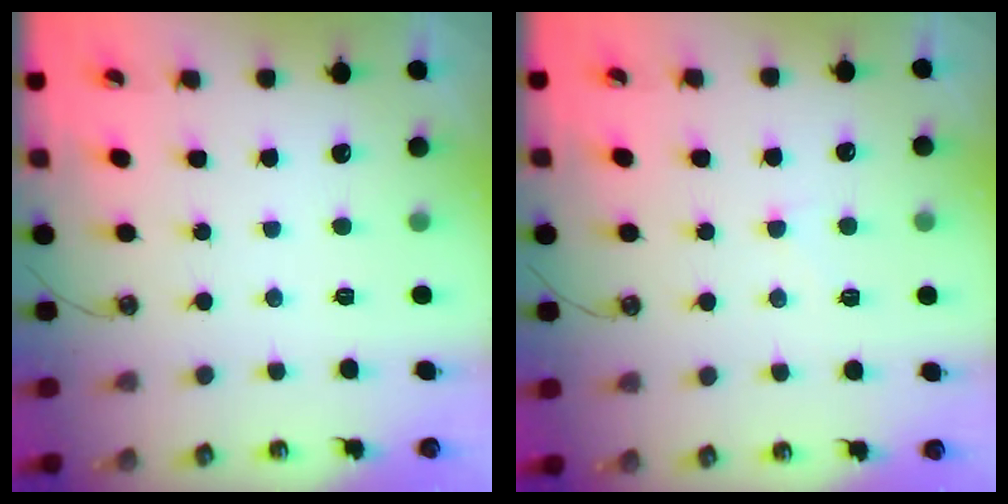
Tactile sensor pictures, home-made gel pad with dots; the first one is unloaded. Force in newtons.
{"total": 0.9, "press": 0.4, "slide": 0.8}